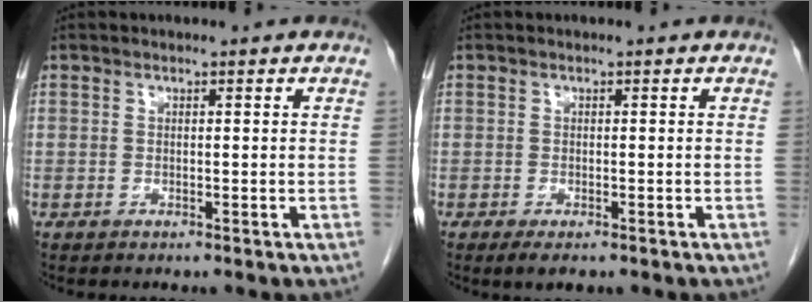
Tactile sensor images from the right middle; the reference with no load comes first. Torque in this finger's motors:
{"motor_torque": [0.61, -0.40, 0.05, 0.01]}